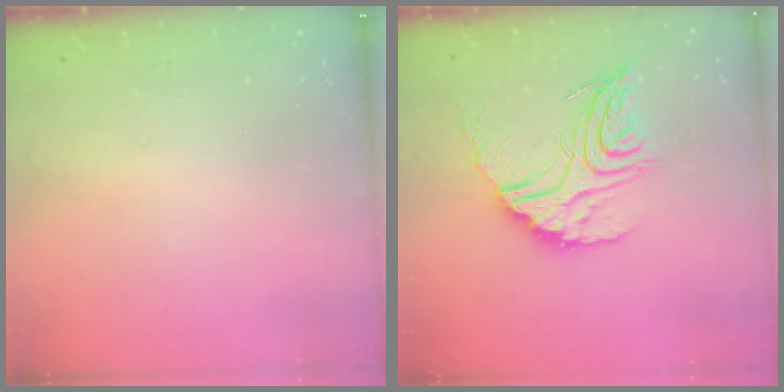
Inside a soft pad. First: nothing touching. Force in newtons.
{"total": 20.1, "press": 20.0, "slide": 1.8}